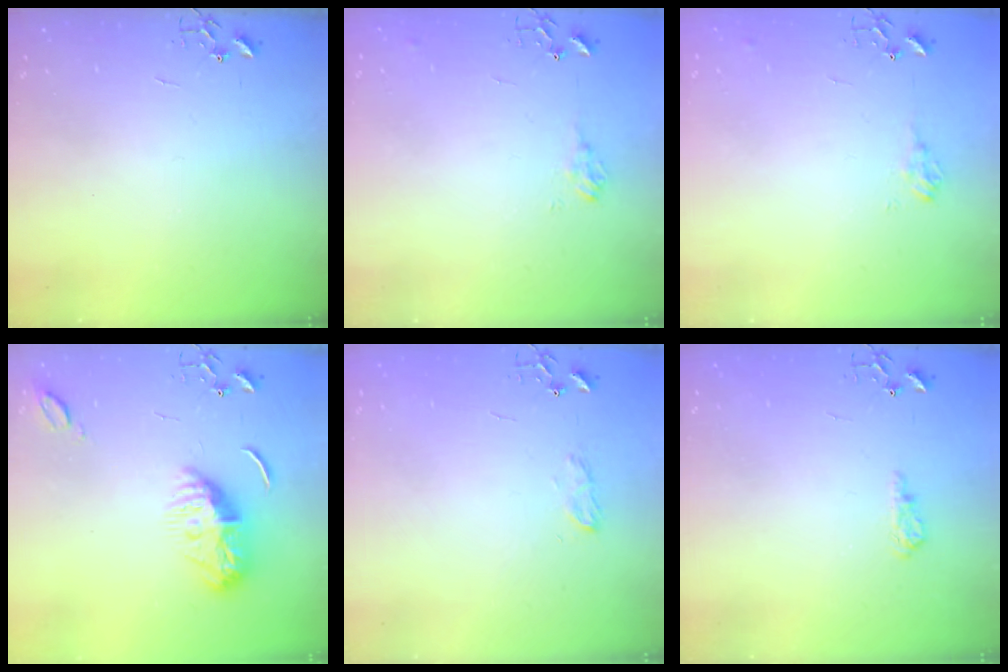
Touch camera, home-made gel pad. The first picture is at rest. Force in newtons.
{"total": 8.5, "press": 8.4, "slide": 0.8}
{"total": 8.5, "press": 8.4, "slide": 0.8}
{"total": 10.4, "press": 10.4, "slide": 0.1}
{"total": 7.9, "press": 7.8, "slide": 0.9}
{"total": 8.1, "press": 8.1, "slide": 1.0}